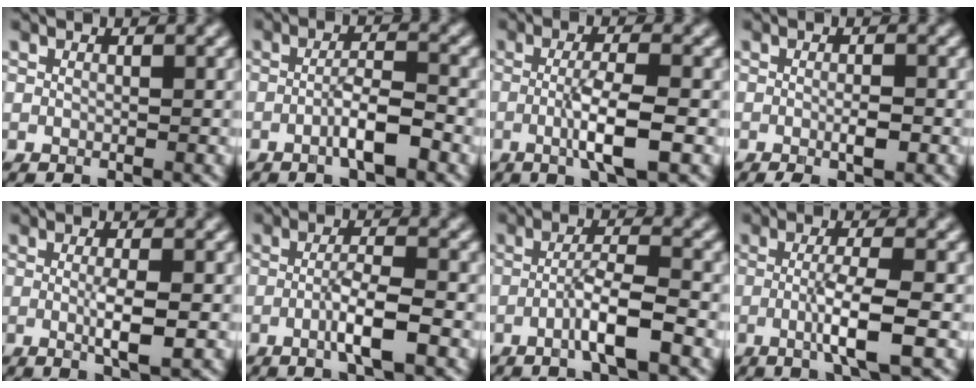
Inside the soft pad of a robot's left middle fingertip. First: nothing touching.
{"total": 3.4, "force": [-1.4, 0.6, 3.1], "torque": [-0.054, 0.009, -0.029]}
{"total": 4.4, "force": [-0.9, 0.7, 4.3], "torque": [-0.077, 0.000, -0.022]}
{"total": 2.2, "force": [-0.6, 0.4, 2.1], "torque": [-0.034, 0.000, -0.010]}
{"total": 3.0, "force": [-0.2, 0.4, 2.9], "torque": [-0.054, -0.007, -0.004]}
{"total": 3.6, "force": [-1.2, 0.4, 3.4], "torque": [-0.061, 0.008, -0.028]}
{"total": 4.0, "force": [-1.6, 0.4, 3.6], "torque": [-0.065, 0.013, -0.037]}
{"total": 4.4, "force": [-1.0, 0.6, 4.3], "torque": [-0.074, 0.001, -0.024]}